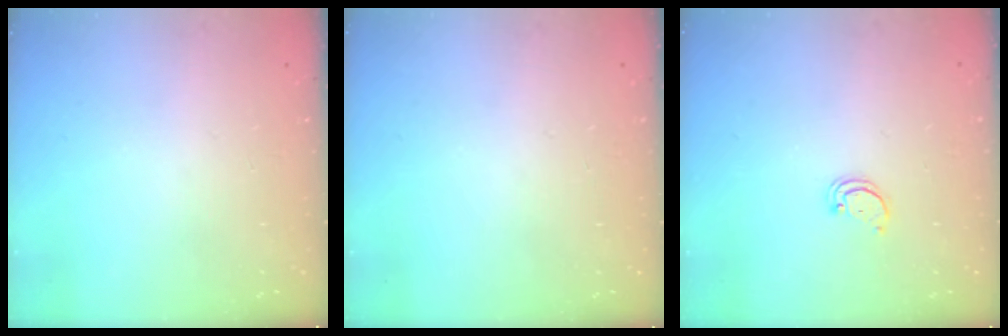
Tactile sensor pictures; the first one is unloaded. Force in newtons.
{"total": 0.0}
{"total": 1.5, "press": 1.5, "slide": 0.1}